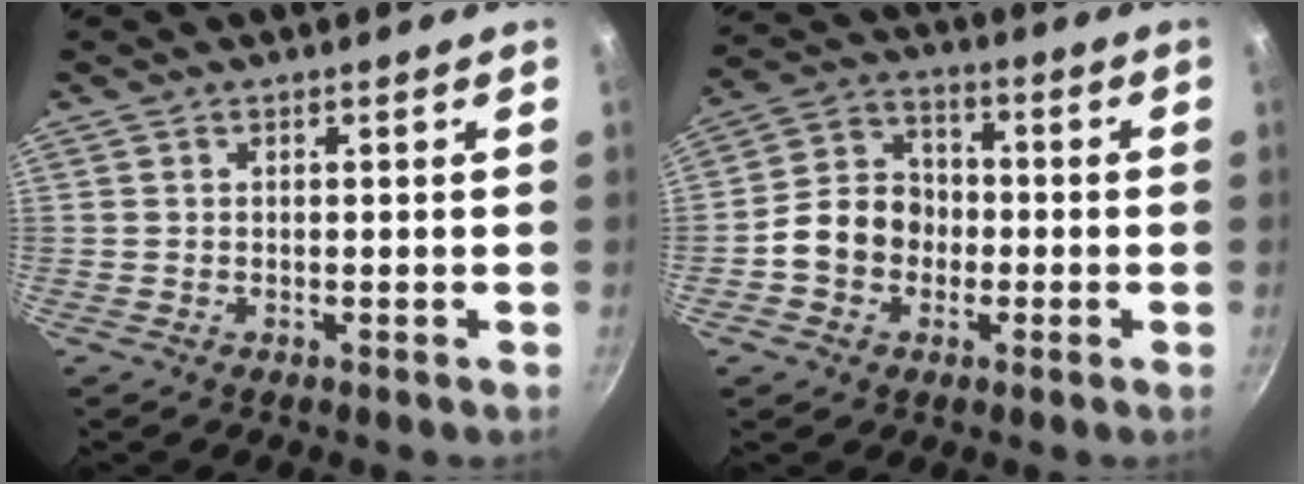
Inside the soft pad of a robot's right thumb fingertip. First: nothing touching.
{"total": 10.3, "force": [-2.2, 8.7, 5.2], "torque": [-0.056, 0.033, -0.053]}